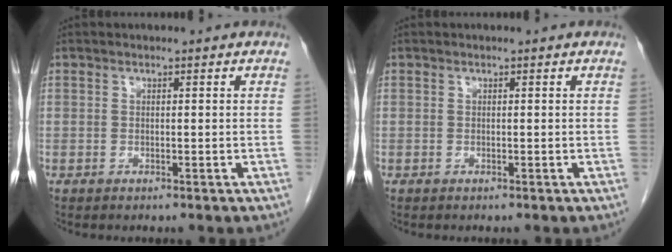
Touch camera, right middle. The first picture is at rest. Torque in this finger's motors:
{"motor_torque": [0.00, 0.01, 0.02, 0.00]}